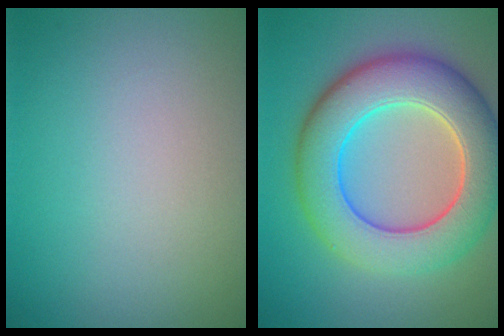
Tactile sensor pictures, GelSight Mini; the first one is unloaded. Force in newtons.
{"total": 9.5, "press": 9.5, "slide": 0.3}